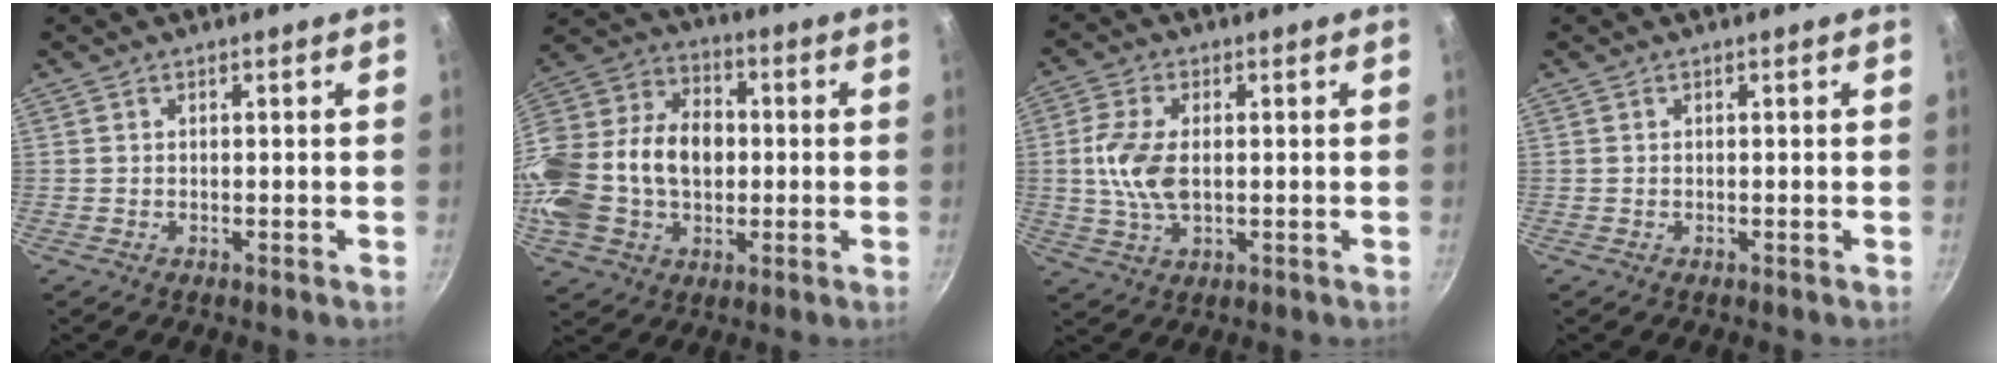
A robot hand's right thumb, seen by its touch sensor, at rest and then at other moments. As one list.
[{"total": 24.1, "force": [-1.1, 17.6, 16.5], "torque": [-0.316, 0.049, -0.022]}, {"total": 8.8, "force": [0.3, 5.0, 7.3], "torque": [-0.146, 0.003, 0.004]}, {"total": 0.0}]